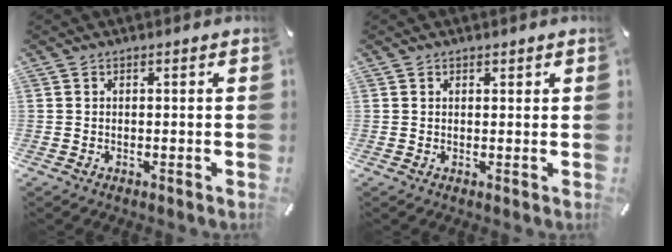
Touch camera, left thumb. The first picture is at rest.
{"total": 0.8, "force": [0.5, 0.6, 0.1], "torque": [-0.002, 0.001, 0.010]}